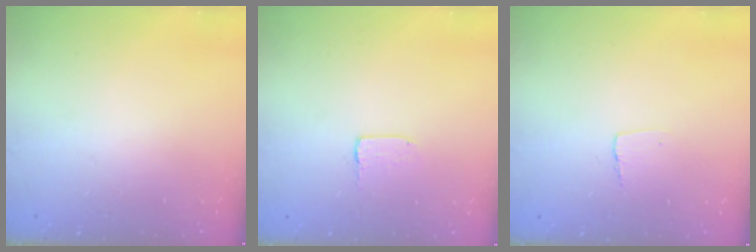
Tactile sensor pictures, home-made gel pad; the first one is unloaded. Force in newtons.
{"total": 1.7, "press": 1.6, "slide": 0.1}
{"total": 4.1, "press": 4.1, "slide": 0.2}